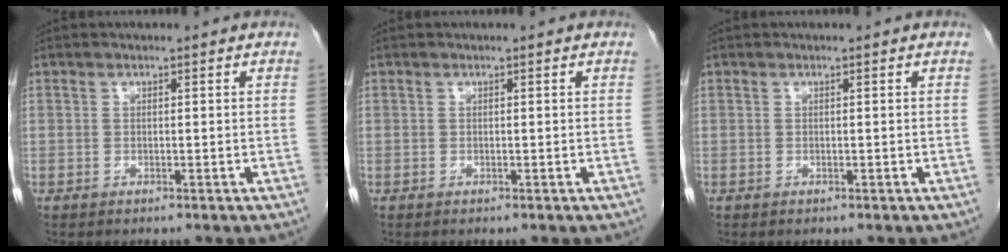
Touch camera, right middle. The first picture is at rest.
{"total": 0.0}
{"total": 0.0}